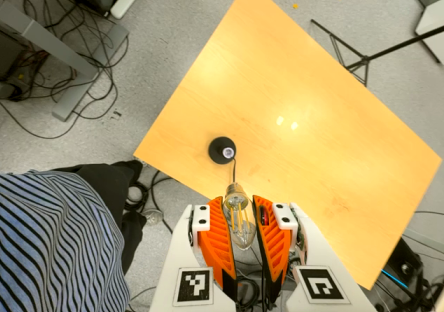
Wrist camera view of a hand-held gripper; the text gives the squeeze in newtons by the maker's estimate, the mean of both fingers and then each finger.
{"total": 21.3, "left": 25.0, "right": 17.5}